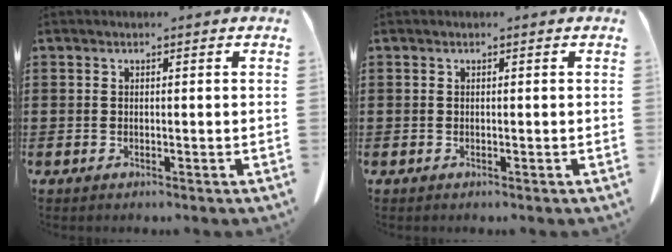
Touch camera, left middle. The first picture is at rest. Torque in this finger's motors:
{"motor_torque": [1.08, -1.06, 0.04, 0.01]}